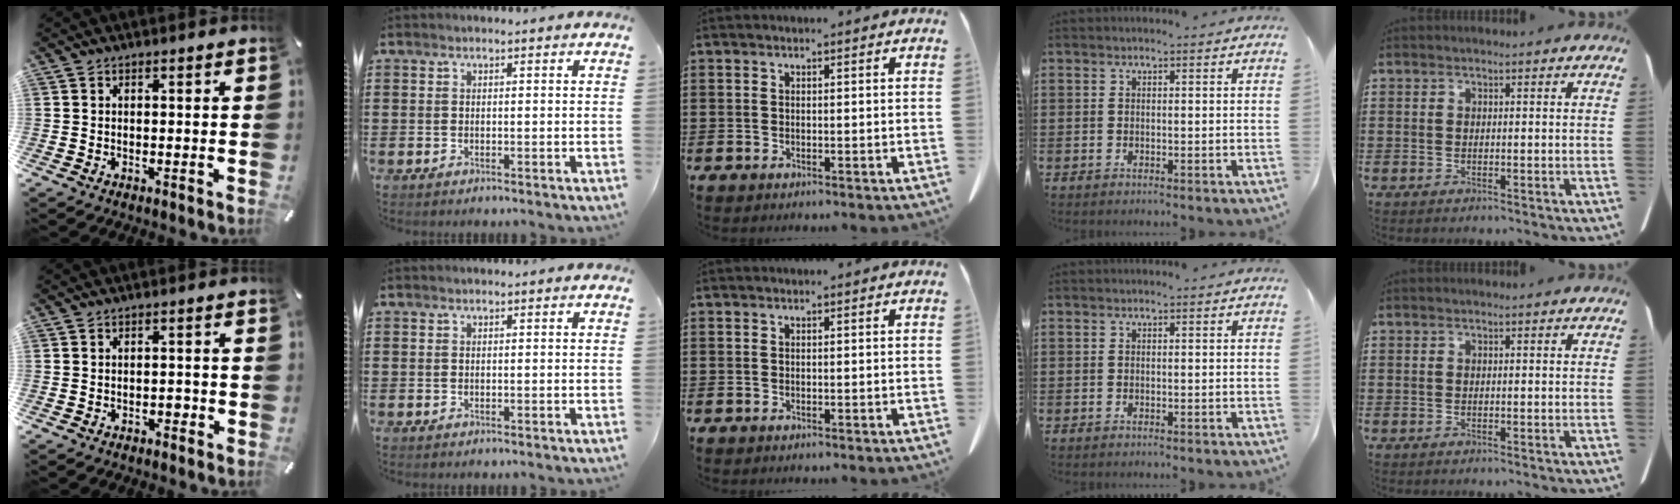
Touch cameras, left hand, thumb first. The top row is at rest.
{"thumb": {"total": 1.7, "force": [-0.8, 1.0, 1.0], "torque": [-0.019, 0.003, -0.016]}}